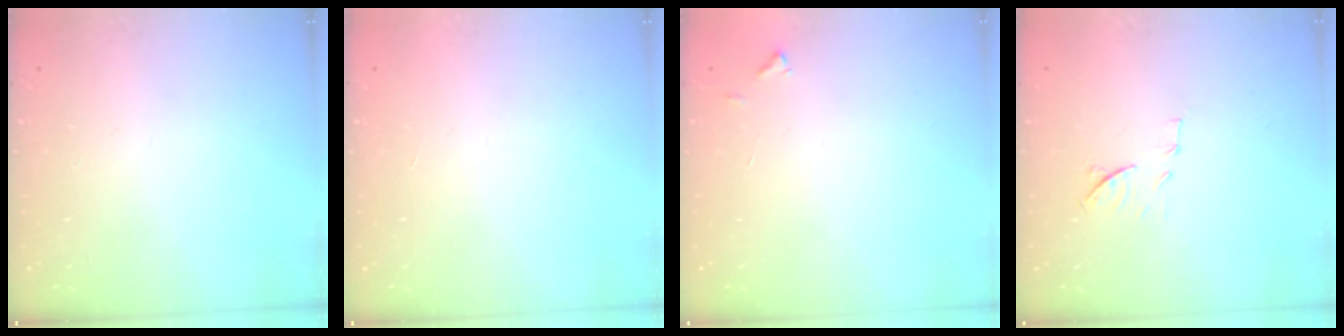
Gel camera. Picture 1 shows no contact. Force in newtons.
{"total": 1.5, "press": 1.5, "slide": 0.1}
{"total": 4.0, "press": 3.9, "slide": 0.2}
{"total": 8.6, "press": 8.5, "slide": 1.1}